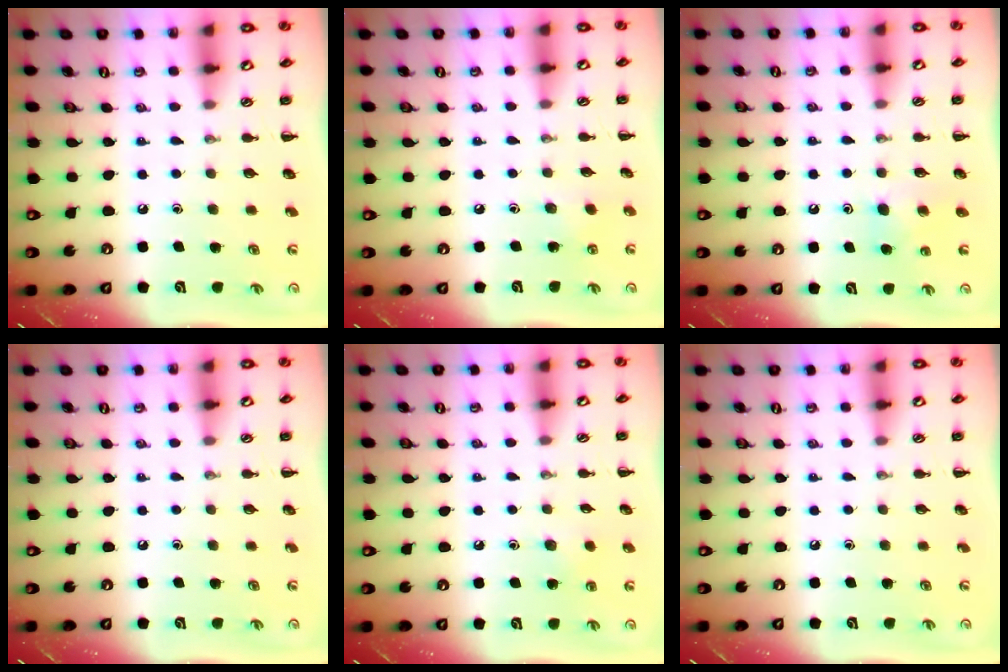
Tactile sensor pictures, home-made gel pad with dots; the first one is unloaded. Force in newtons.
{"total": 5.0, "press": 4.8, "slide": 1.4}
{"total": 4.7, "press": 4.5, "slide": 1.5}
{"total": 0.0}
{"total": 4.2, "press": 4.0, "slide": 1.3}
{"total": 0.0}